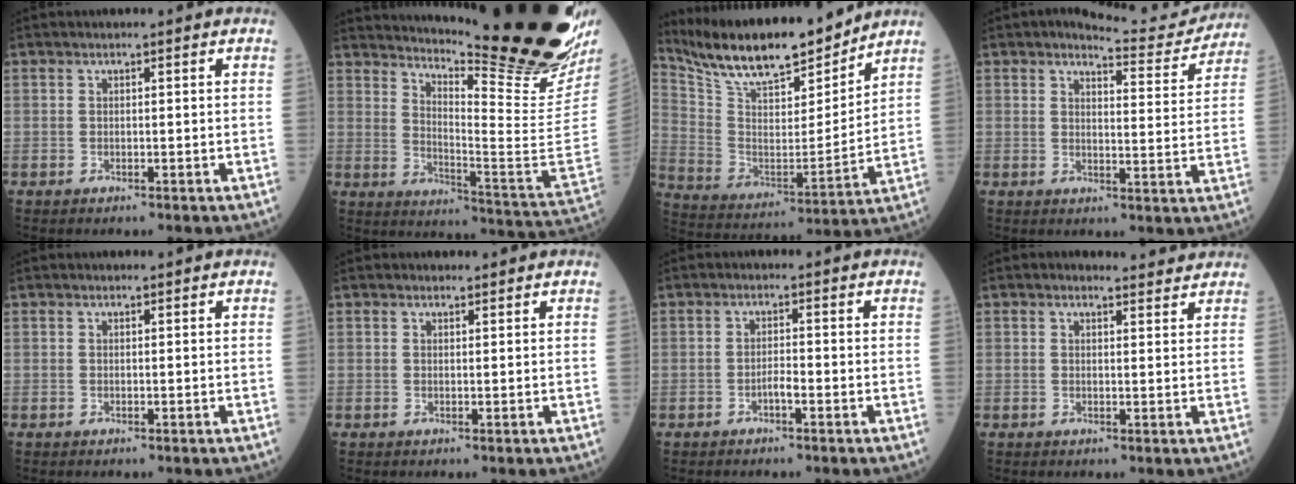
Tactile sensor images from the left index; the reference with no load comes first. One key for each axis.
{"total": 28.6, "fx": 22.4, "fy": 1.8, "fz": 17.7, "tx": -0.261, "ty": -0.108, "tz": 0.300}
{"total": 18.5, "fx": 16.2, "fy": 3.8, "fz": 8.1, "tx": -0.160, "ty": -0.005, "tz": 0.289}
{"total": 7.7, "fx": 7.5, "fy": 1.3, "fz": 0.8, "tx": -0.010, "ty": -0.014, "tz": 0.088}
{"total": 0.0}
{"total": 0.8, "fx": 0.7, "fy": 0.2, "fz": -0.1, "tx": -0.008, "ty": -0.002, "tz": 0.011}
{"total": 1.4, "fx": -0.8, "fy": 0.2, "fz": 1.2, "tx": -0.020, "ty": 0.002, "tz": -0.016}
{"total": 2.8, "fx": 2.7, "fy": 0.7, "fz": 0.1, "tx": -0.011, "ty": 0.002, "tz": 0.028}